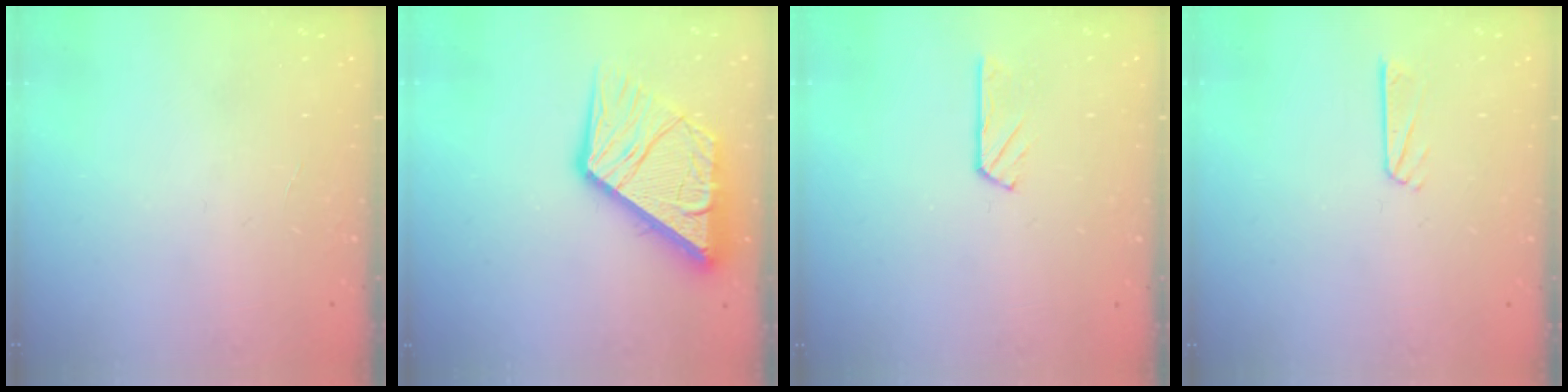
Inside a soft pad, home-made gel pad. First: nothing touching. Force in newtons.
{"total": 16.7, "press": 16.6, "slide": 1.9}
{"total": 2.7, "press": 2.7, "slide": 0.3}
{"total": 5.4, "press": 5.4, "slide": 0.1}